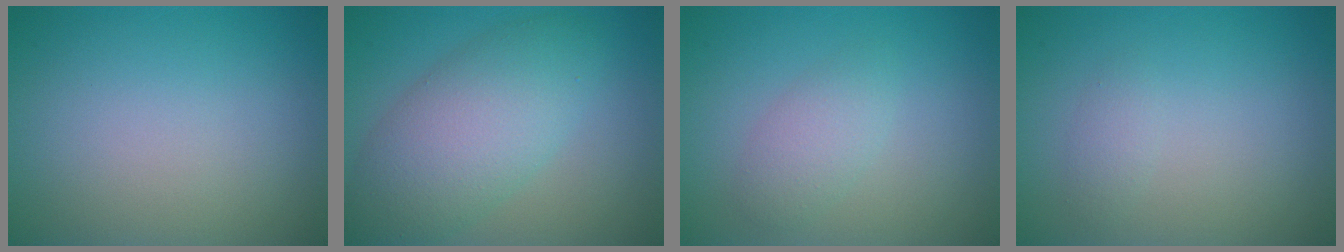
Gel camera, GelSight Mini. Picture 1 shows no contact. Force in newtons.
{"total": 6.8, "press": 6.8, "slide": 0.1}
{"total": 2.1, "press": 2.1, "slide": 0.1}
{"total": 0.9, "press": 0.9, "slide": 0.0}